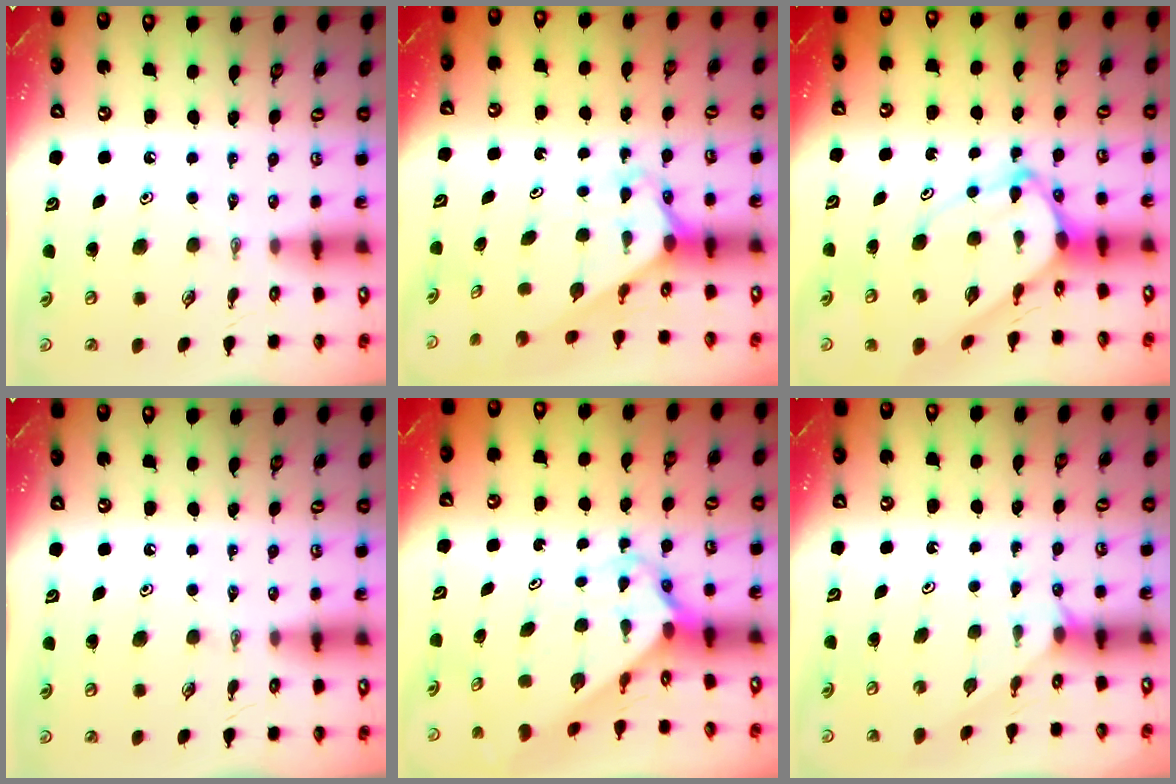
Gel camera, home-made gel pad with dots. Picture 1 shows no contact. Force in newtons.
{"total": 2.3, "press": 2.3, "slide": 0.2}
{"total": 6.6, "press": 6.6, "slide": 0.6}
{"total": 0.0}
{"total": 3.9, "press": 3.8, "slide": 0.6}
{"total": 3.0, "press": 2.9, "slide": 0.3}